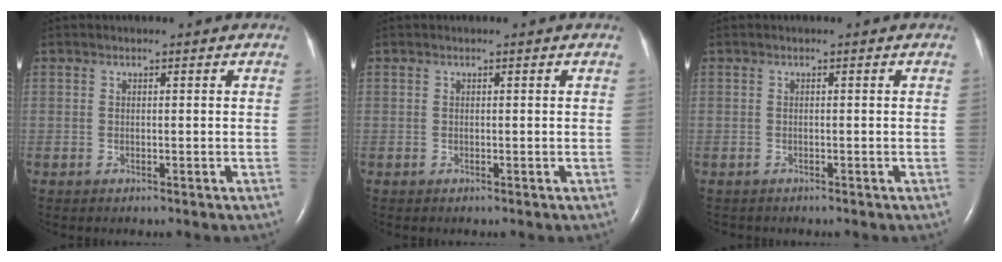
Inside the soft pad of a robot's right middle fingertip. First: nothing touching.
{"total": 0.0}
{"total": 0.6, "force": [-0.5, 0.2, 0.0], "torque": [-0.008, 0.001, -0.009]}